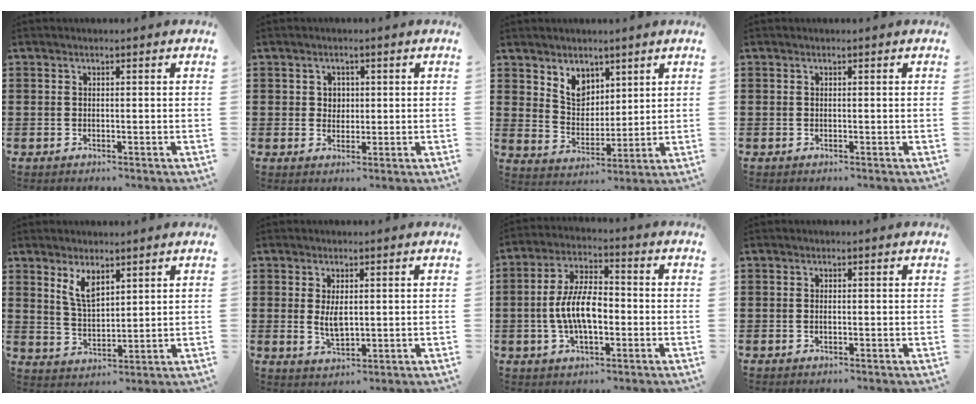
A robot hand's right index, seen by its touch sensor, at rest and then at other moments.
{"total": 1.9, "force": [0.6, 1.7, 0.5], "torque": [-0.016, 0.011, 0.009]}
{"total": 5.7, "force": [3.9, 3.9, 1.4], "torque": [-0.050, 0.000, 0.075]}
{"total": 0.0}
{"total": 5.0, "force": [3.2, 2.1, 3.3], "torque": [-0.072, -0.001, 0.057]}
{"total": 3.6, "force": [0.5, 1.7, 3.2], "torque": [-0.056, 0.000, 0.007]}
{"total": 8.8, "force": [-1.3, 4.1, 7.7], "torque": [-0.169, 0.001, -0.031]}
{"total": 0.6, "force": [-0.1, 0.2, 0.5], "torque": [-0.012, -0.002, -0.001]}